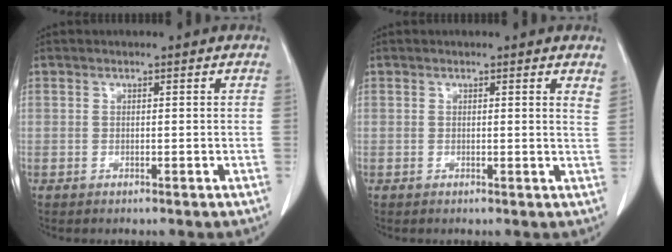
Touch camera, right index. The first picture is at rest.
{"total": 1.8, "force": [1.6, 0.1, 0.8], "torque": [-0.013, -0.008, 0.007]}